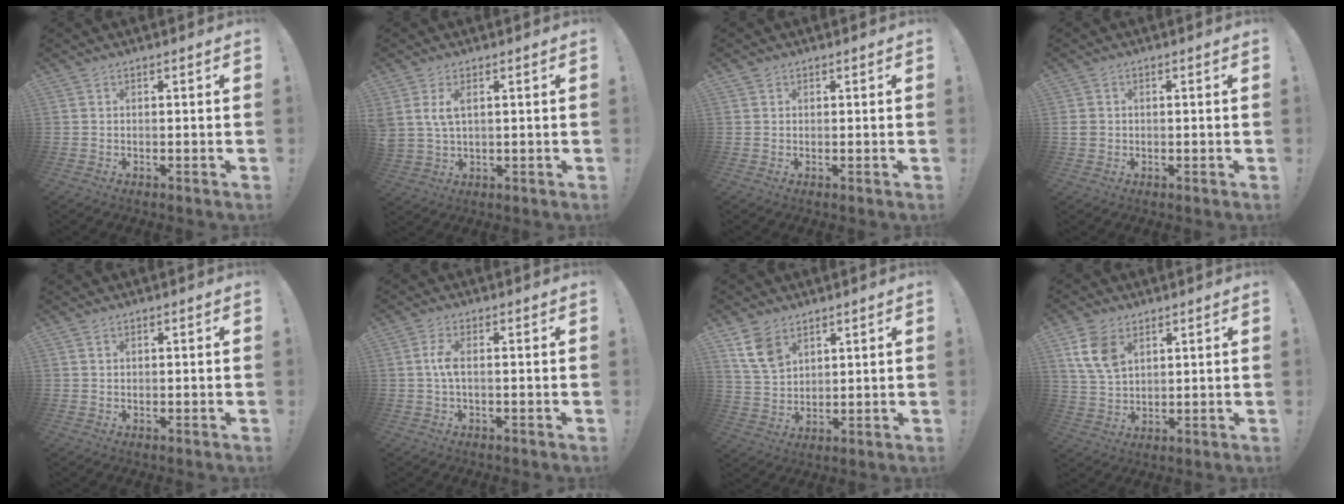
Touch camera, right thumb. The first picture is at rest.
{"total": 5.3, "force": [2.3, 2.5, 4.0], "torque": [-0.079, -0.006, 0.040]}
{"total": 1.1, "force": [0.7, 0.8, 0.0], "torque": [0.006, -0.002, 0.012]}
{"total": 2.6, "force": [0.0, 2.3, 1.2], "torque": [-0.014, 0.005, 0.001]}
{"total": 0.7, "force": [0.5, 0.4, 0.2], "torque": [0.004, -0.003, 0.009]}
{"total": 4.3, "force": [0.1, 1.3, 4.1], "torque": [-0.083, 0.004, 0.000]}
{"total": 9.4, "force": [5.7, 5.9, 4.6], "torque": [-0.081, -0.019, 0.114]}
{"total": 10.4, "force": [5.1, 6.8, 6.0], "torque": [-0.110, -0.010, 0.100]}